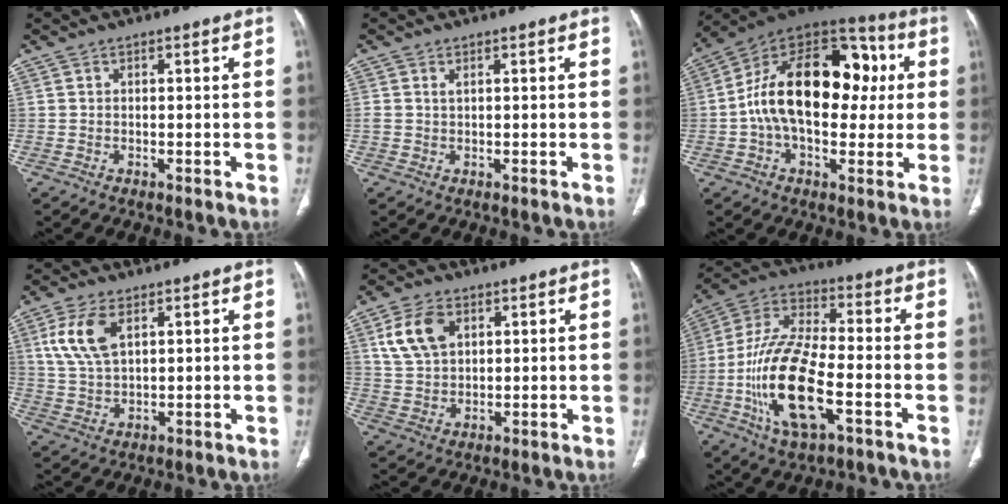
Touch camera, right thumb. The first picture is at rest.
{"total": 1.0, "force": [0.5, 0.6, 0.7], "torque": [-0.016, 0.004, 0.014]}
{"total": 24.7, "force": [2.2, 15.0, 19.5], "torque": [-0.297, 0.041, 0.028]}
{"total": 8.9, "force": [3.5, 4.6, 6.8], "torque": [-0.144, -0.004, 0.073]}
{"total": 9.0, "force": [3.5, 5.8, 5.8], "torque": [-0.102, -0.006, 0.073]}
{"total": 19.0, "force": [-5.4, 7.3, 16.6], "torque": [-0.339, 0.022, -0.096]}